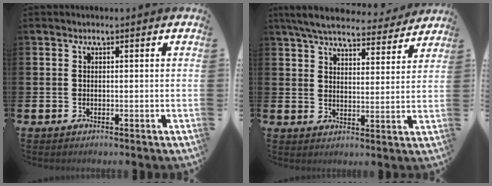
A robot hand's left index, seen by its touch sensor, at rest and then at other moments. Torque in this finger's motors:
{"motor_torque": [1.11, -1.03, 0.36, 0.21]}